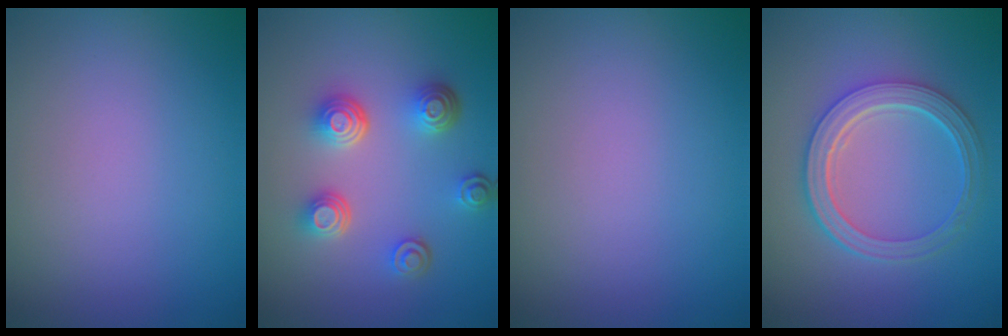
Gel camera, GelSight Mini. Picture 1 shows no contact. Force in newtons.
{"total": 4.4, "press": 3.4, "slide": 2.8}
{"total": 0.0}
{"total": 5.0, "press": 3.9, "slide": 3.1}